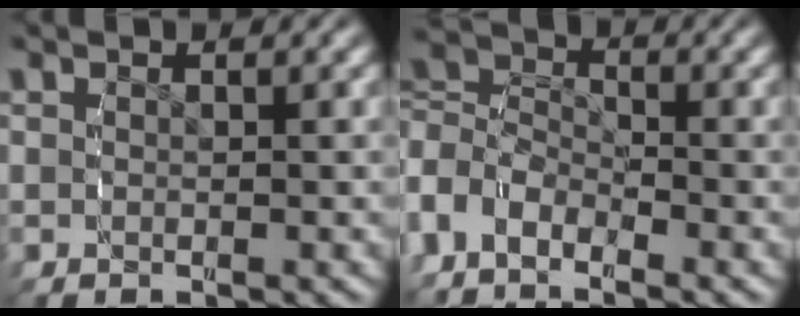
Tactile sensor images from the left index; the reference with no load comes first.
{"total": 5.5, "force": [-0.8, 4.8, 2.7], "torque": [-0.075, -0.018, -0.017]}